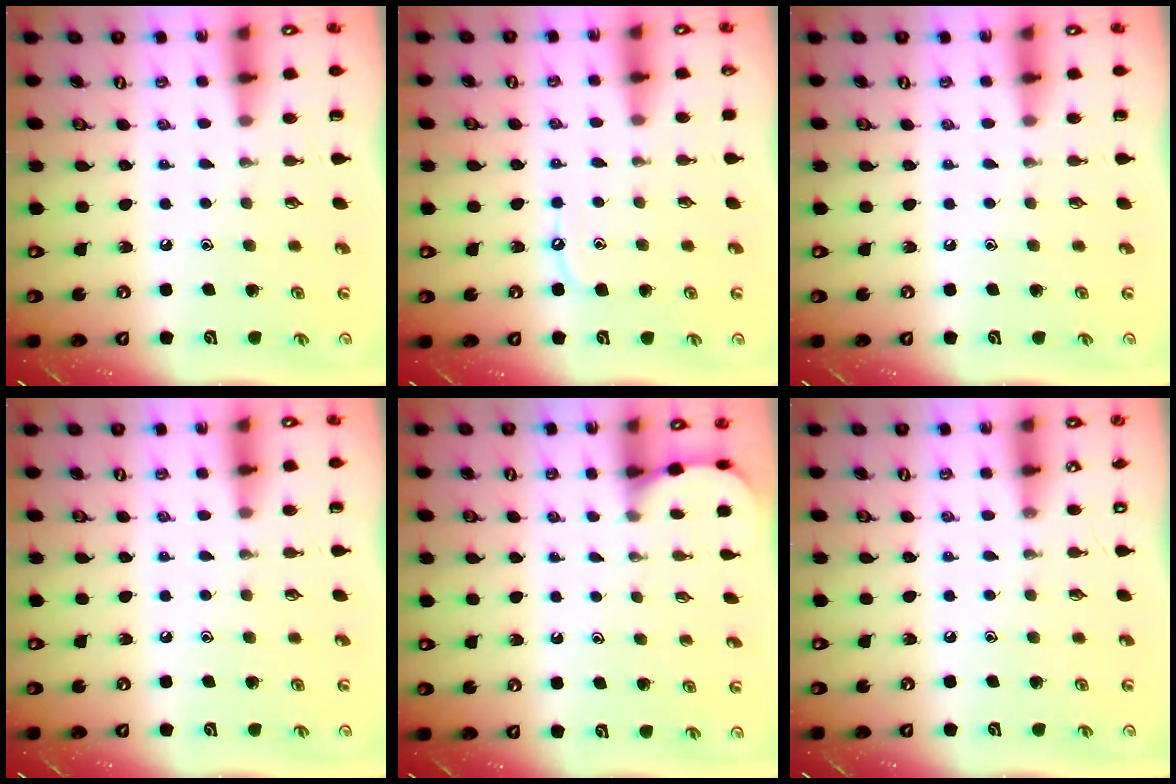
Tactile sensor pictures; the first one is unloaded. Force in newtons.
{"total": 5.4, "press": 5.4, "slide": 0.6}
{"total": 0.0}
{"total": 0.0}
{"total": 1.8, "press": 1.8, "slide": 0.1}
{"total": 0.0}